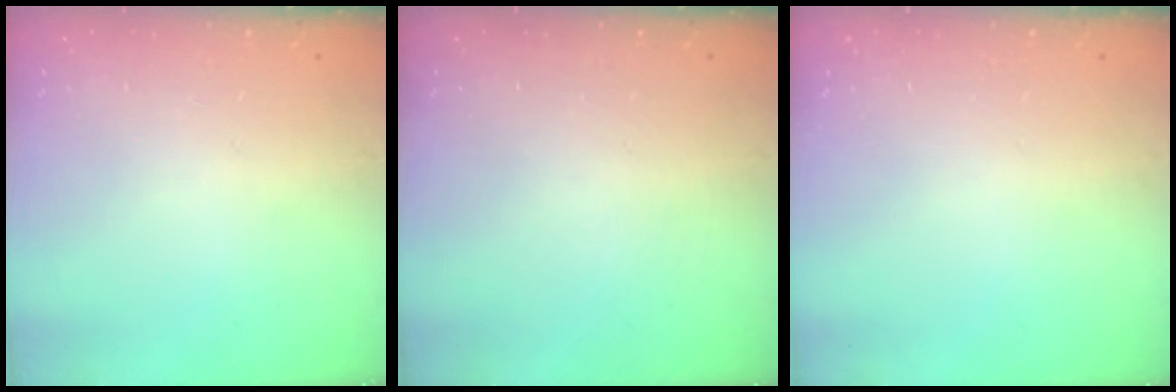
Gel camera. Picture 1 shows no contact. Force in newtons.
{"total": 0.0}
{"total": 0.0}